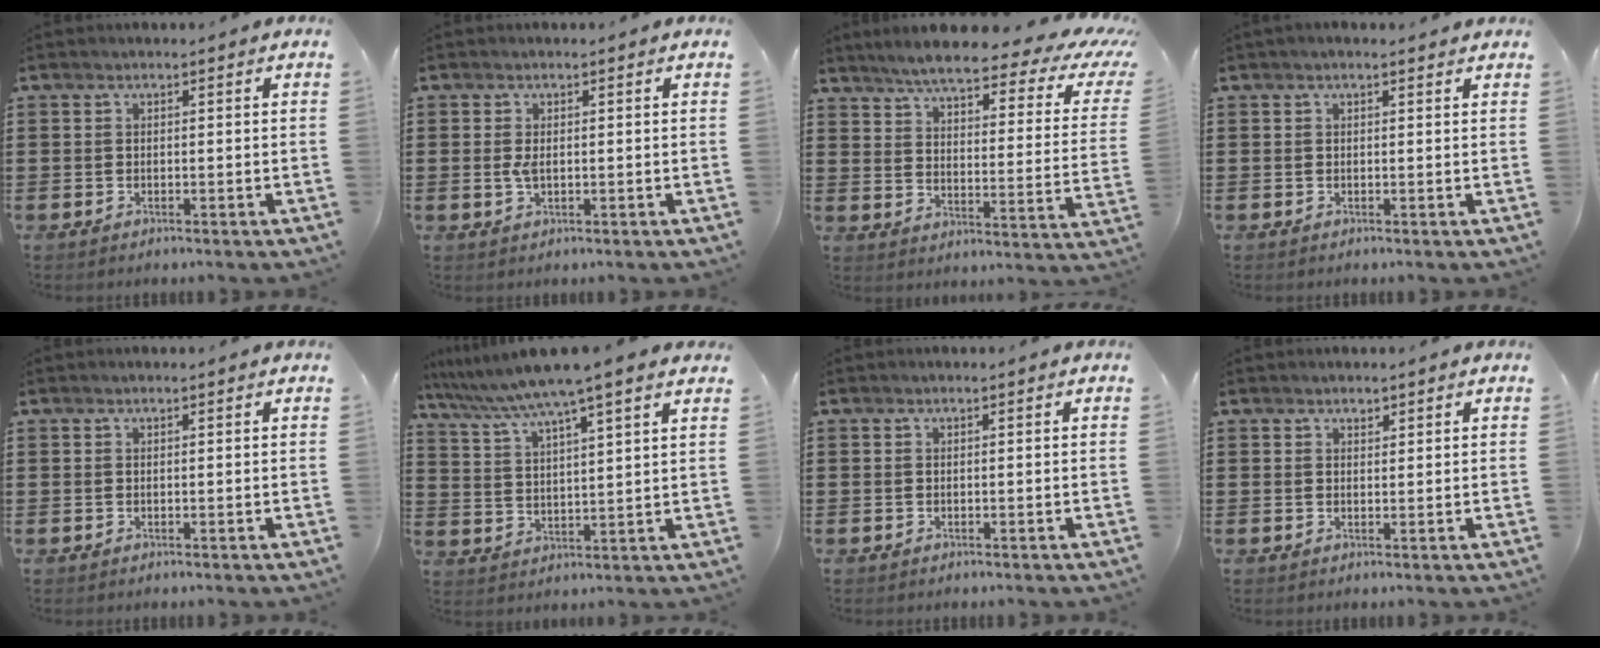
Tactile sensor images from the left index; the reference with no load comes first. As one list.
[{"total": 1.9, "force": [0.0, 1.0, 1.7], "torque": [-0.042, 0.000, -0.004]}, {"total": 6.5, "force": [5.1, 0.7, 4.0], "torque": [-0.093, -0.033, 0.082]}, {"total": 0.8, "force": [0.5, 0.4, 0.6], "torque": [-0.012, 0.005, 0.008]}, {"total": 0.0}, {"total": 7.1, "force": [5.9, -0.7, 4.0], "torque": [-0.097, -0.033, 0.097]}, {"total": 0.0}, {"total": 1.1, "force": [0.9, 0.4, 0.3], "torque": [-0.006, 0.002, 0.018]}]